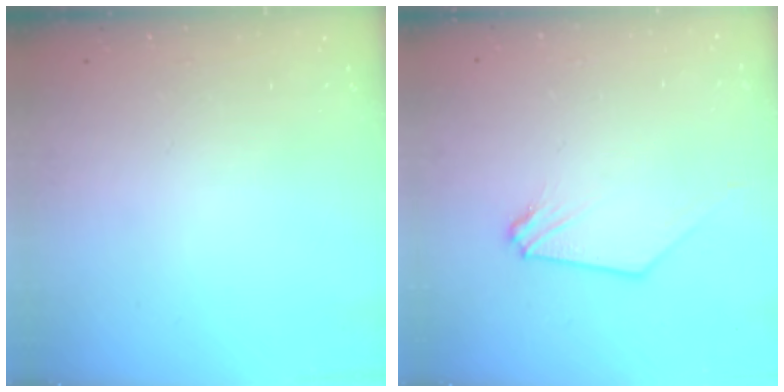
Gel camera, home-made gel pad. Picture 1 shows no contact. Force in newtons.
{"total": 0.7, "press": 0.7, "slide": 0.1}